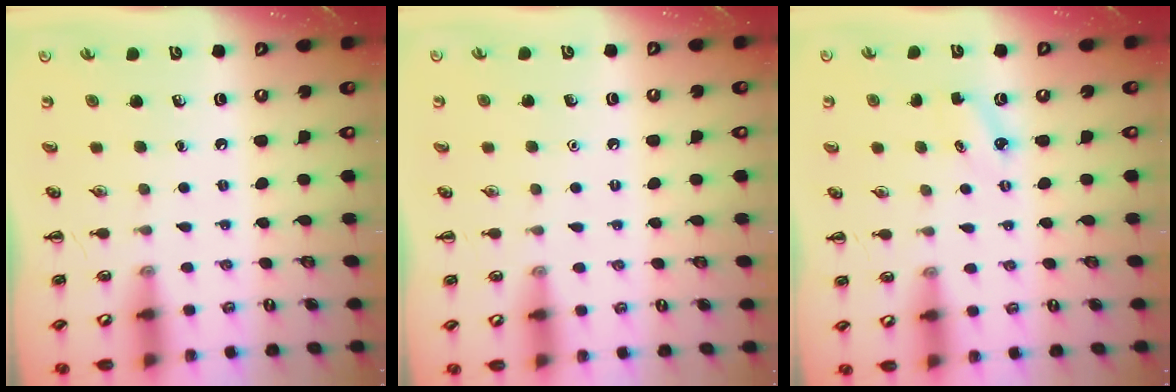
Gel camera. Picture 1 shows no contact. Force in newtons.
{"total": 1.6, "press": 1.6, "slide": 0.1}
{"total": 2.9, "press": 2.7, "slide": 0.8}